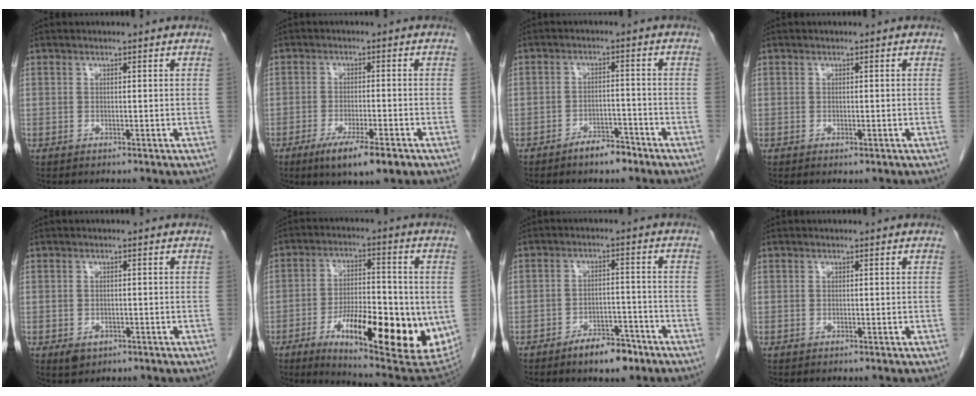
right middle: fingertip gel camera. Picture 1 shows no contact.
{"total": 8.0, "force": [-4.9, 1.1, 6.2], "torque": [-0.098, -0.016, -0.076]}
{"total": 4.0, "force": [-3.3, 1.5, 1.9], "torque": [-0.028, 0.005, -0.051]}
{"total": 0.6, "force": [-0.3, 0.2, 0.5], "torque": [-0.008, -0.002, -0.002]}
{"total": 2.3, "force": [-1.1, 1.5, 1.3], "torque": [-0.023, -0.002, -0.008]}
{"total": 21.3, "force": [-5.8, 5.7, 19.7], "torque": [-0.257, -0.023, -0.074]}
{"total": 6.0, "force": [-4.3, 2.5, 3.3], "torque": [-0.047, 0.007, -0.065]}
{"total": 0.0}